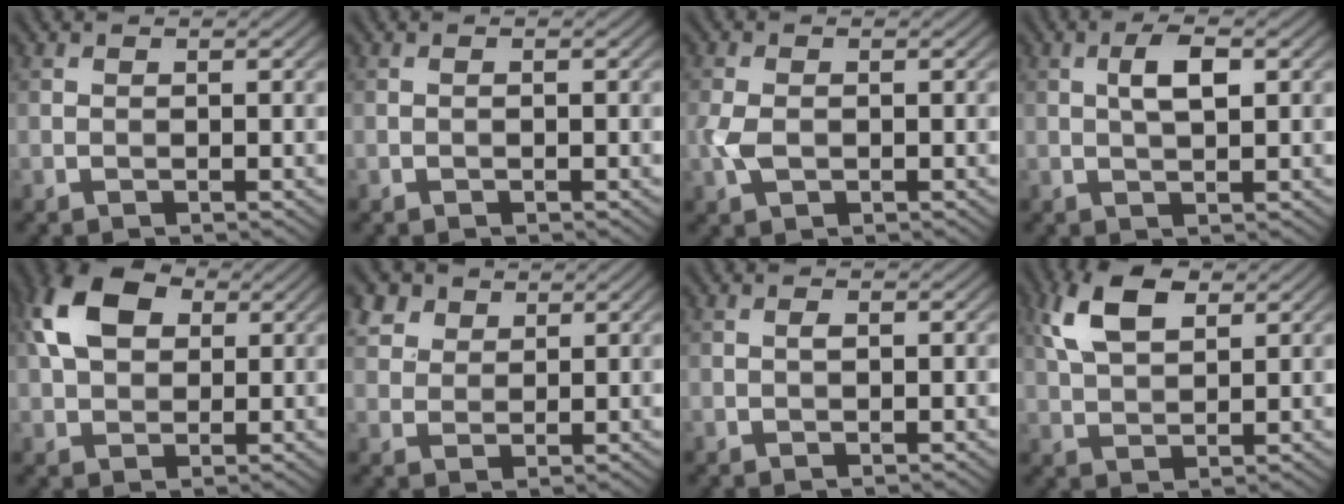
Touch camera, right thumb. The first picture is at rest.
{"total": 0.0}
{"total": 2.8, "force": [-0.5, 1.7, 2.2], "torque": [-0.059, -0.002, -0.008]}
{"total": 3.5, "force": [0.8, 1.1, 3.2], "torque": [-0.064, 0.005, 0.014]}
{"total": 8.5, "force": [2.5, 5.7, 5.8], "torque": [-0.137, 0.020, 0.041]}
{"total": 4.5, "force": [2.9, 3.0, 1.8], "torque": [-0.056, 0.000, 0.069]}
{"total": 0.6, "force": [0.0, 0.1, 0.5], "torque": [-0.011, 0.001, 0.001]}
{"total": 7.5, "force": [3.4, 3.8, 5.6], "torque": [-0.129, 0.013, 0.066]}